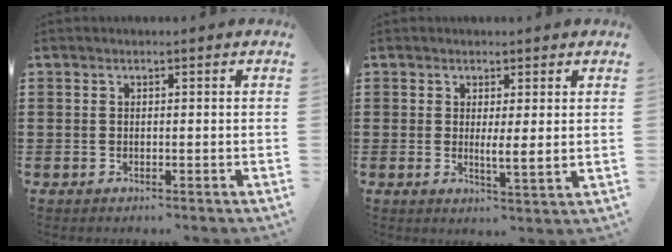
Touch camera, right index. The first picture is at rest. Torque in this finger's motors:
{"motor_torque": [1.09, 0.48, 0.12, 0.05]}